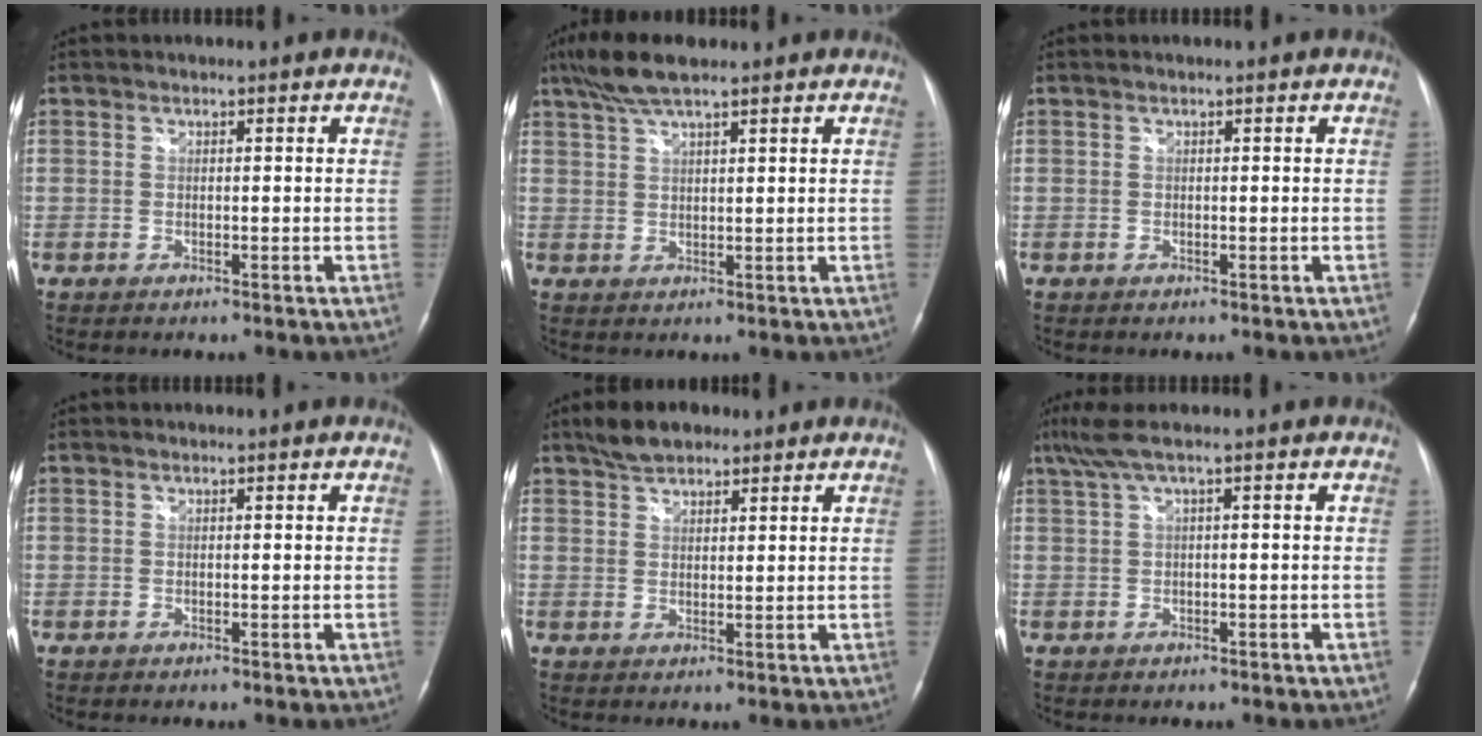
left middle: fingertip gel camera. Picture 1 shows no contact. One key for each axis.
{"total": 6.3, "fx": 4.8, "fy": 0.9, "fz": 4.0, "tx": -0.087, "ty": 0.020, "tz": 0.091}
{"total": 0.0}
{"total": 0.0}
{"total": 5.1, "fx": 3.9, "fy": 2.2, "fz": 2.3, "tx": -0.050, "ty": 0.013, "tz": 0.074}
{"total": 3.7, "fx": 1.6, "fy": -0.2, "fz": 3.3, "tx": -0.077, "ty": 0.032, "tz": 0.038}